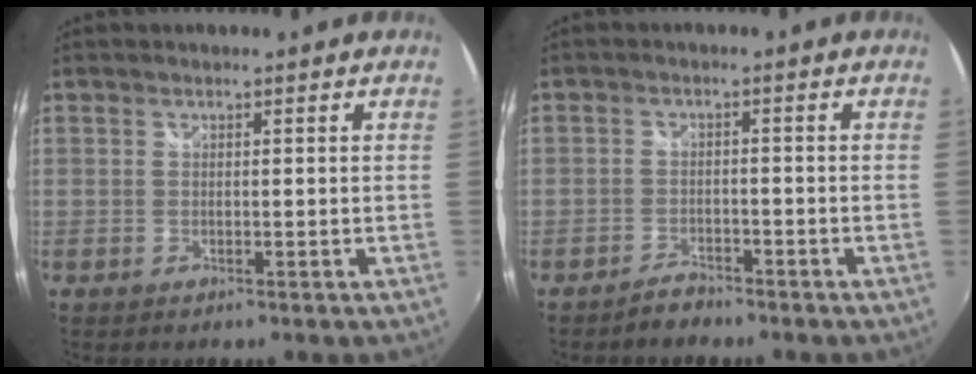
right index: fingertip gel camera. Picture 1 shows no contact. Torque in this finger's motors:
{"motor_torque": [-0.71, 0.53, -0.40, -0.13]}